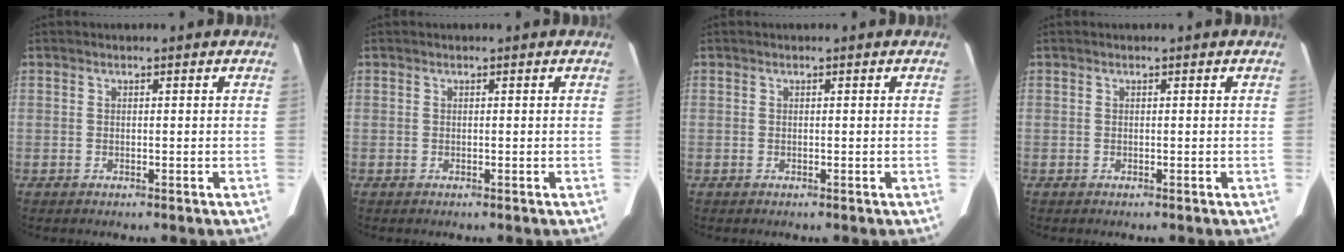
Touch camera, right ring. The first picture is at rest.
{"total": 0.0}
{"total": 0.0}
{"total": 0.0}